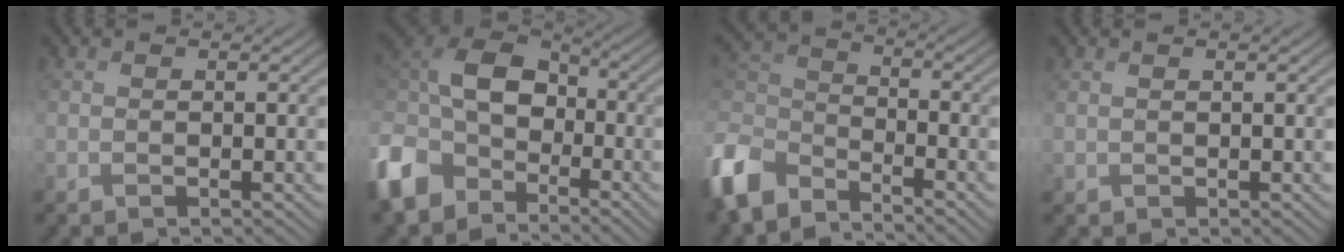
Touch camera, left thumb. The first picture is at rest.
{"total": 13.2, "force": [-4.9, 9.1, 8.2], "torque": [-0.213, -0.008, -0.118]}
{"total": 8.5, "force": [-6.6, 3.8, 3.9], "torque": [-0.107, -0.011, -0.155]}
{"total": 0.8, "force": [0.6, 0.2, 0.4], "torque": [-0.015, 0.000, 0.014]}